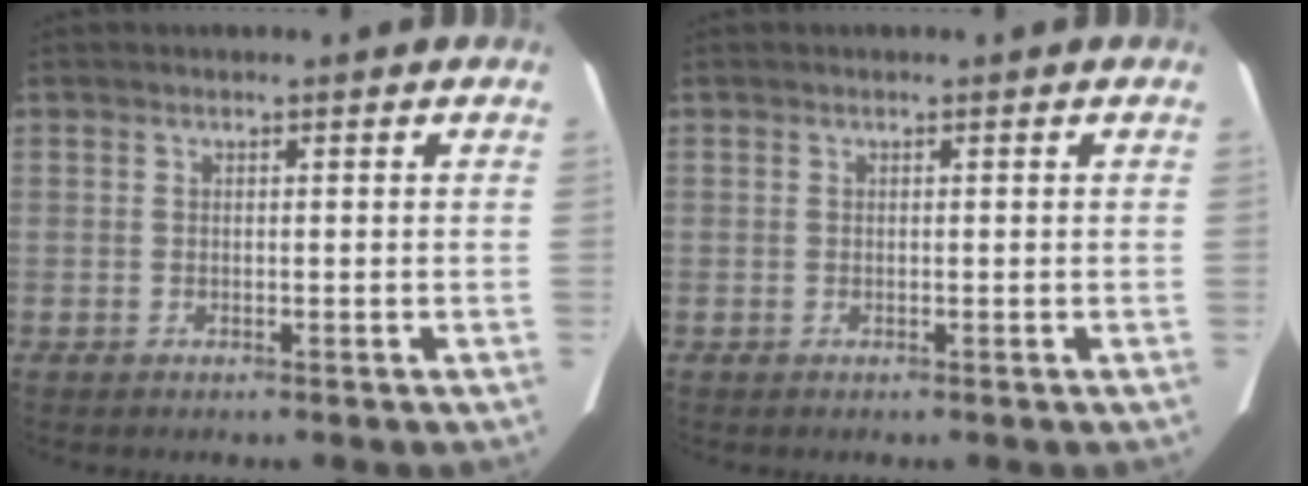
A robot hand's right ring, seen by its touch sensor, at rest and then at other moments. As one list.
[{"total": 0.0}]